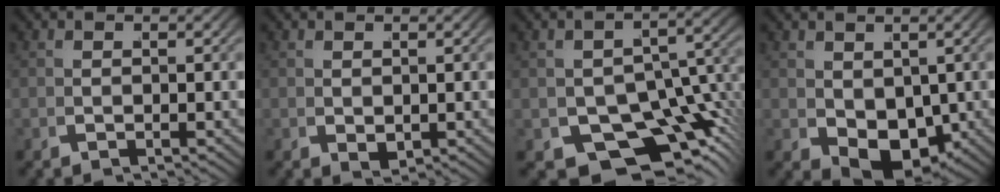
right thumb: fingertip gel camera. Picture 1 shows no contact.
{"total": 1.1, "force": [0.2, 0.8, 0.8], "torque": [-0.019, -0.011, 0.018]}
{"total": 11.9, "force": [-6.3, 7.4, 6.8], "torque": [-0.121, -0.067, -0.065]}
{"total": 5.5, "force": [-0.4, 3.7, 4.1], "torque": [-0.076, -0.036, 0.022]}